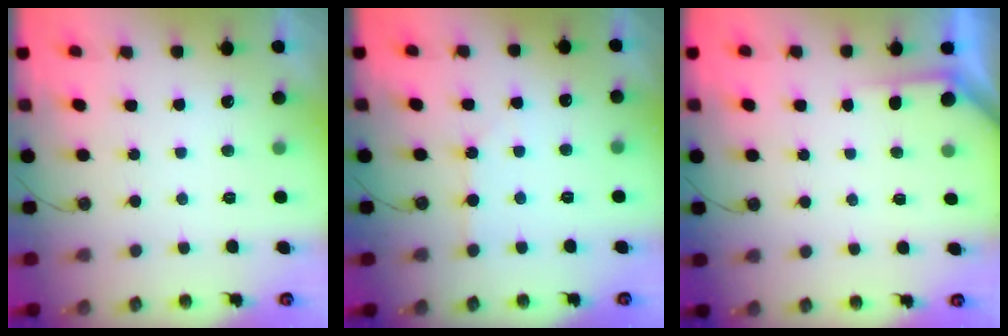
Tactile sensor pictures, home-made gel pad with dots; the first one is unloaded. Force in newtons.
{"total": 2.6, "press": 2.5, "slide": 0.5}
{"total": 2.7, "press": 2.7, "slide": 0.3}